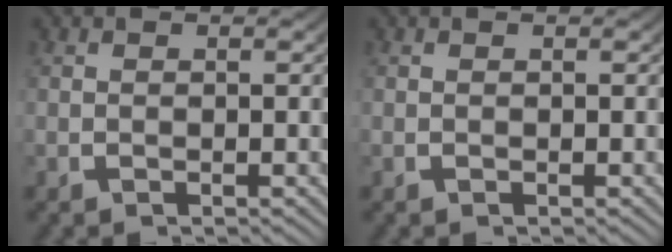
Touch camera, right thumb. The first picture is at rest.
{"total": 0.0}